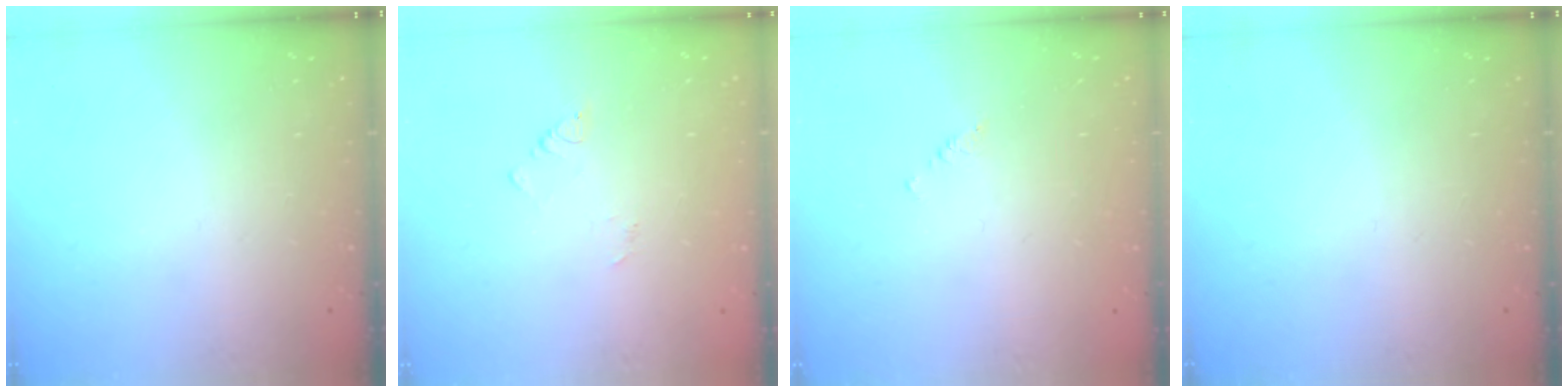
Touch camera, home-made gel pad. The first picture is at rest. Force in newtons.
{"total": 2.4, "press": 2.4, "slide": 0.3}
{"total": 1.2, "press": 1.2, "slide": 0.2}
{"total": 0.0}